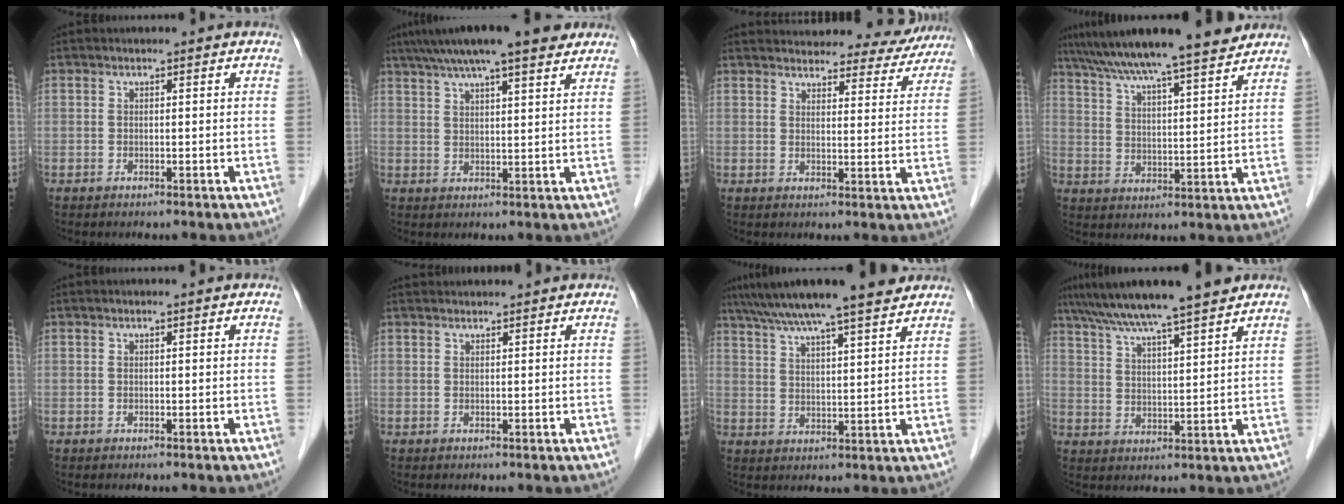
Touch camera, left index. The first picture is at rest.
{"total": 15.0, "force": [11.8, 1.9, 9.1], "torque": [-0.151, 0.039, 0.172]}
{"total": 20.8, "force": [19.7, 5.2, 4.4], "torque": [-0.060, -0.011, 0.234]}
{"total": 16.1, "force": [14.0, 0.4, 8.0], "torque": [-0.132, 0.021, 0.214]}
{"total": 0.0}
{"total": 3.0, "force": [2.9, 0.3, 0.5], "torque": [-0.007, 0.032, 0.045]}
{"total": 14.8, "force": [12.4, 0.6, 8.0], "torque": [-0.135, 0.029, 0.186]}
{"total": 12.9, "force": [10.8, 0.0, 7.1], "torque": [-0.123, 0.025, 0.170]}